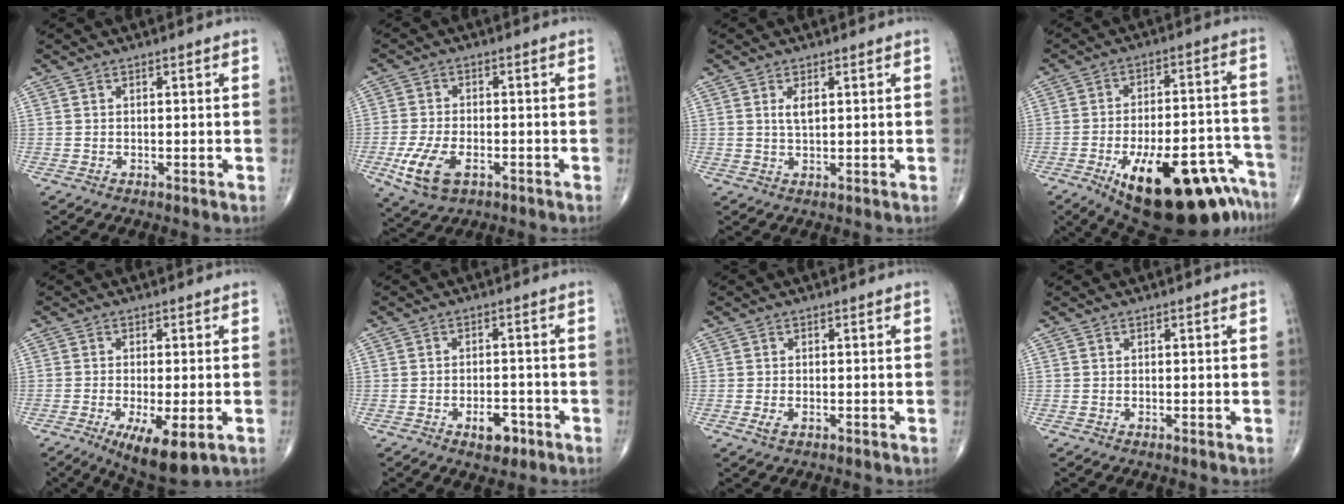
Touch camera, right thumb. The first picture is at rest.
{"total": 8.7, "force": [-3.5, 4.7, 6.5], "torque": [-0.132, 0.005, -0.057]}
{"total": 2.5, "force": [0.8, 1.0, 2.1], "torque": [-0.039, -0.005, 0.016]}
{"total": 25.2, "force": [-14.6, 9.5, 18.2], "torque": [-0.186, 0.073, -0.205]}
{"total": 9.6, "force": [-3.9, 2.8, 8.3], "torque": [-0.131, -0.017, -0.057]}
{"total": 4.6, "force": [-2.5, 2.5, 3.0], "torque": [-0.030, 0.014, -0.034]}
{"total": 1.7, "force": [-0.7, 0.9, 1.3], "torque": [-0.027, 0.000, -0.012]}
{"total": 0.0}